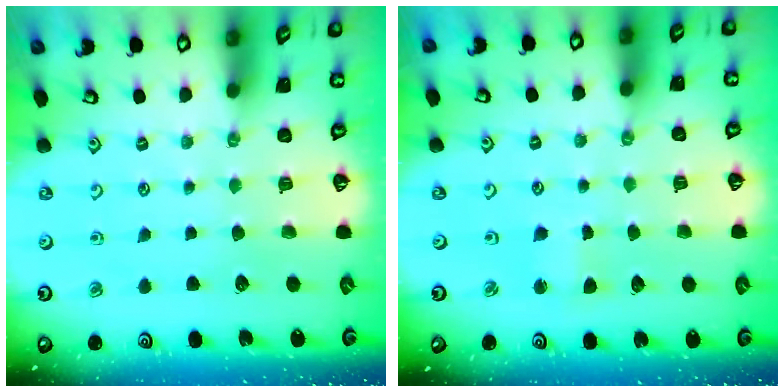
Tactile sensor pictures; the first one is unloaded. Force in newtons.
{"total": 2.4, "press": 2.4, "slide": 0.3}